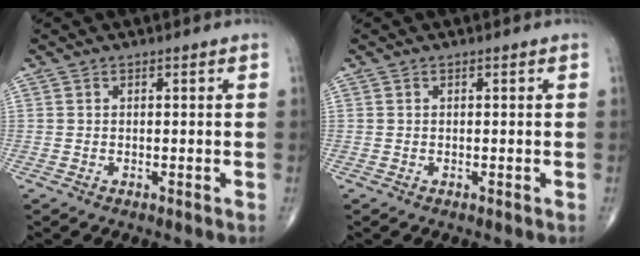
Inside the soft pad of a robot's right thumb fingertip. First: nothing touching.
{"total": 0.0}